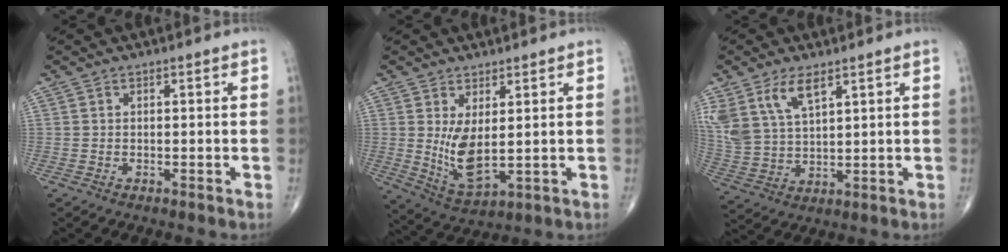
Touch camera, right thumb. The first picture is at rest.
{"total": 7.8, "force": [1.1, 3.2, 7.1], "torque": [-0.131, -0.027, 0.037]}
{"total": 11.3, "force": [6.4, 5.4, 7.6], "torque": [-0.154, -0.017, 0.139]}